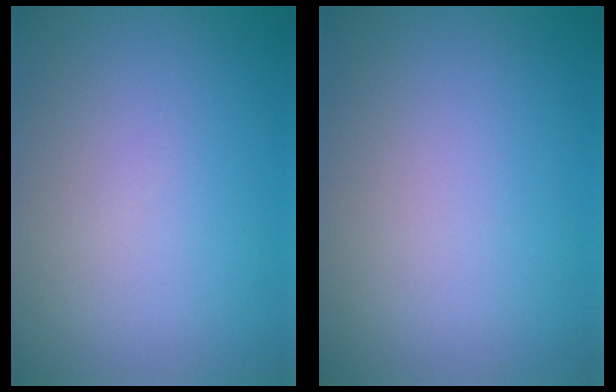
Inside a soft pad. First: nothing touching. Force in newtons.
{"total": 0.0}